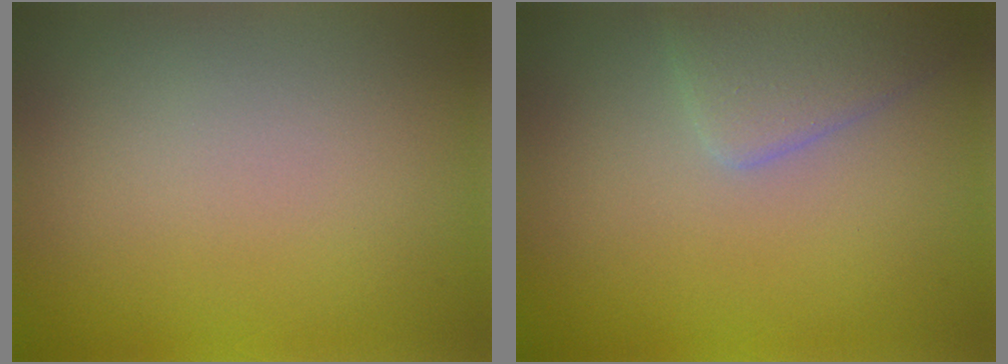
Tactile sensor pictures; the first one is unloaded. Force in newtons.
{"total": 2.5, "press": 2.5, "slide": 0.2}